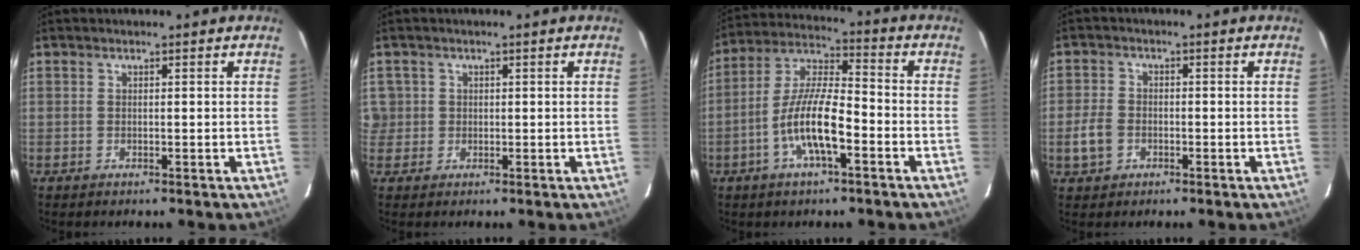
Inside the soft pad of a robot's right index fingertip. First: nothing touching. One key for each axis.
{"total": 2.7, "fx": 0.0, "fy": 2.7, "fz": -0.1, "tx": 0.015, "ty": 0.020, "tz": 0.004}
{"total": 11.6, "fx": -4.7, "fy": 3.1, "fz": 10.2, "tx": -0.209, "ty": 0.003, "tz": -0.091}
{"total": 5.0, "fx": -1.8, "fy": 3.9, "fz": 2.5, "tx": -0.064, "ty": 0.006, "tz": -0.033}